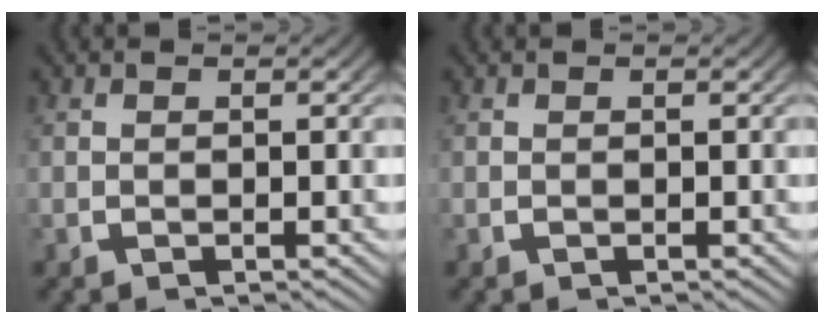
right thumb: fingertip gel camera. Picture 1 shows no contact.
{"total": 0.0}